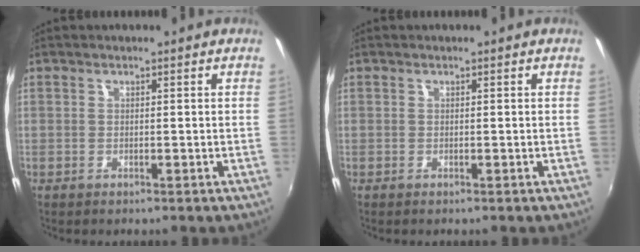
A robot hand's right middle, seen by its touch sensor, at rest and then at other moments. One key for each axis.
{"total": 0.0}